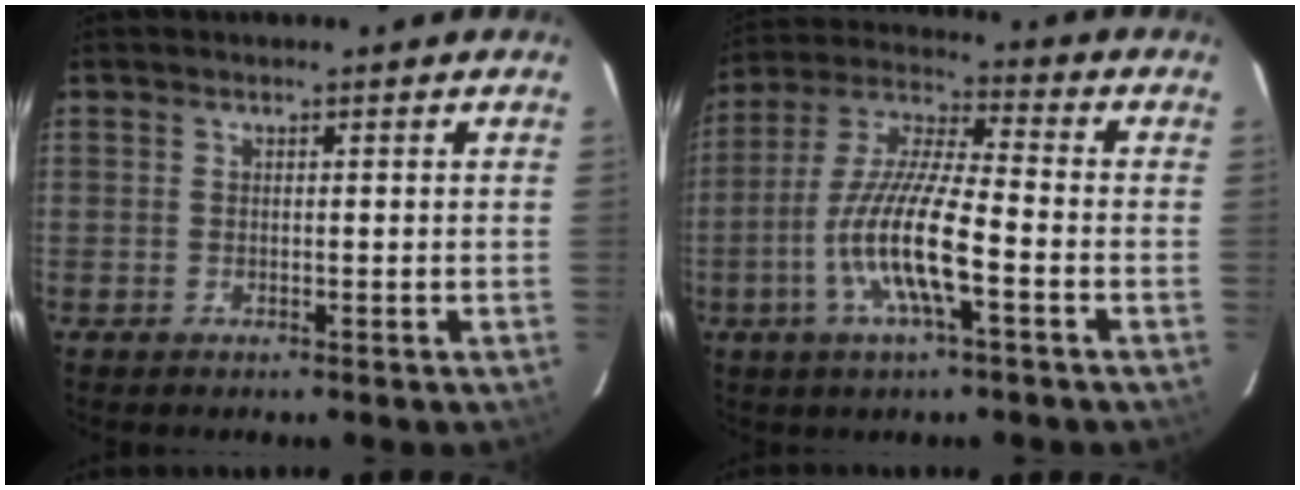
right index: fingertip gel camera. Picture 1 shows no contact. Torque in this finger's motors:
{"motor_torque": [1.27, -0.87, 1.01, 0.21]}